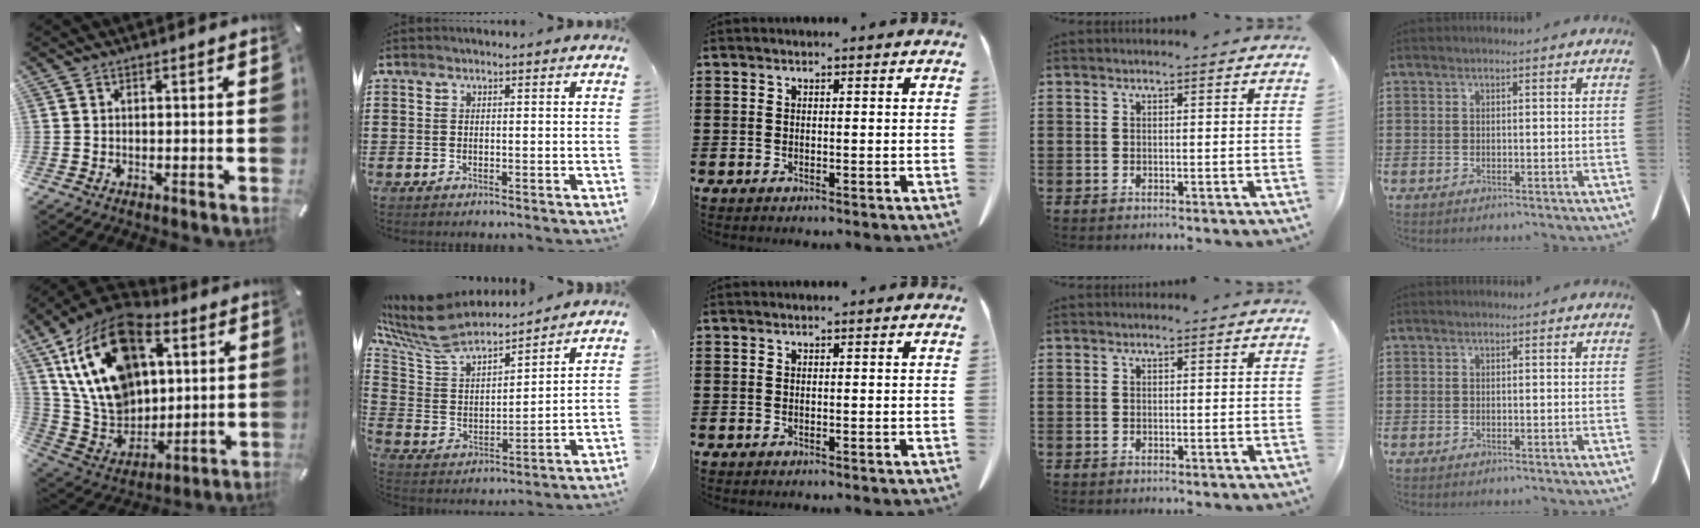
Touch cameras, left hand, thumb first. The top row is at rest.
{"thumb": {"total": 23.0, "force": [8.7, 16.6, 13.5], "torque": [-0.276, -0.037, 0.158]}, "index": {"total": 8.4, "force": [7.6, 2.3, 2.6], "torque": [-0.097, -0.052, 0.130]}}